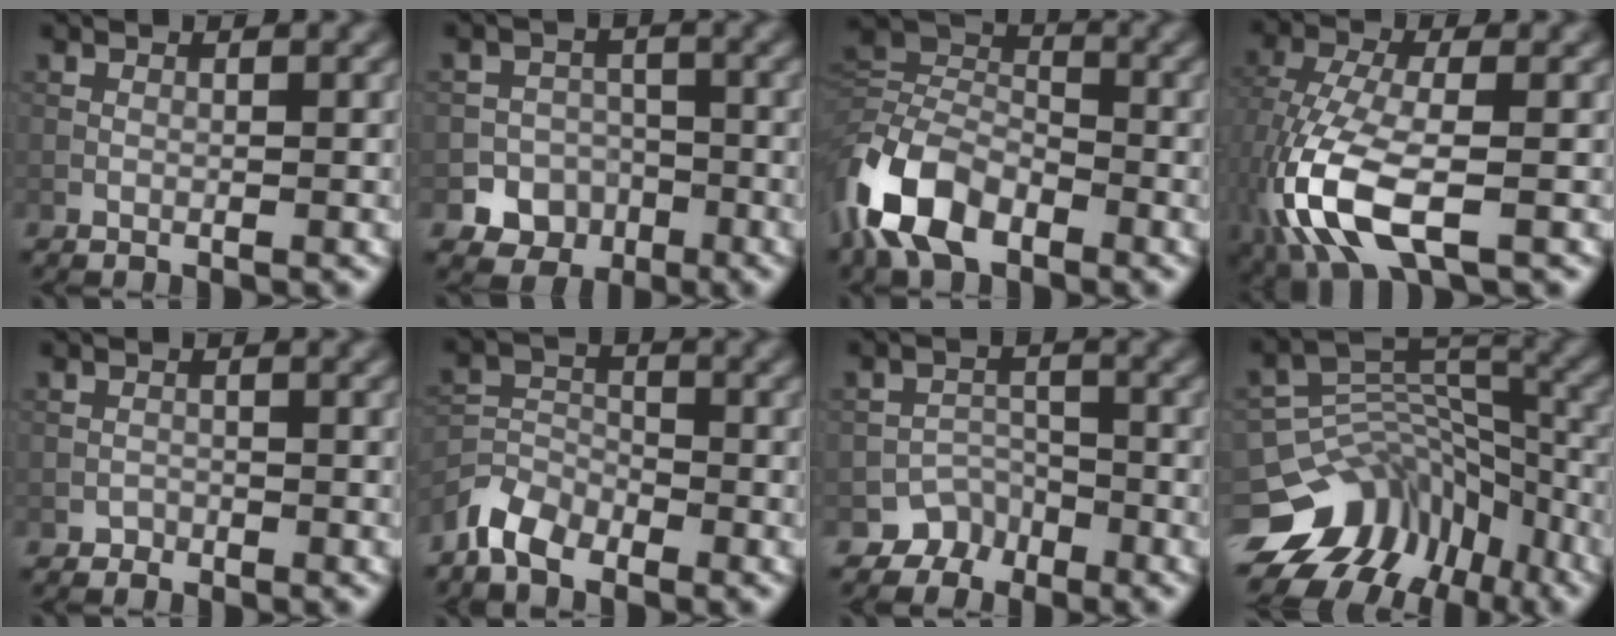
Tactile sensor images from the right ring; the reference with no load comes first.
{"total": 6.2, "force": [-3.4, 5.2, 0.8], "torque": [0.018, -0.013, -0.065]}
{"total": 10.8, "force": [-5.3, 6.4, 6.9], "torque": [-0.157, -0.009, -0.120]}
{"total": 8.8, "force": [-3.2, 3.9, 7.2], "torque": [-0.176, -0.005, -0.070]}
{"total": 0.7, "force": [-0.4, 0.5, -0.1], "torque": [0.006, 0.001, -0.005]}
{"total": 3.6, "force": [-3.0, 1.7, 1.0], "torque": [-0.021, -0.001, -0.073]}
{"total": 3.1, "force": [-2.3, 2.2, 0.0], "torque": [0.021, 0.002, -0.032]}
{"total": 10.3, "force": [-6.1, 7.1, 4.3], "torque": [-0.073, 0.027, -0.096]}